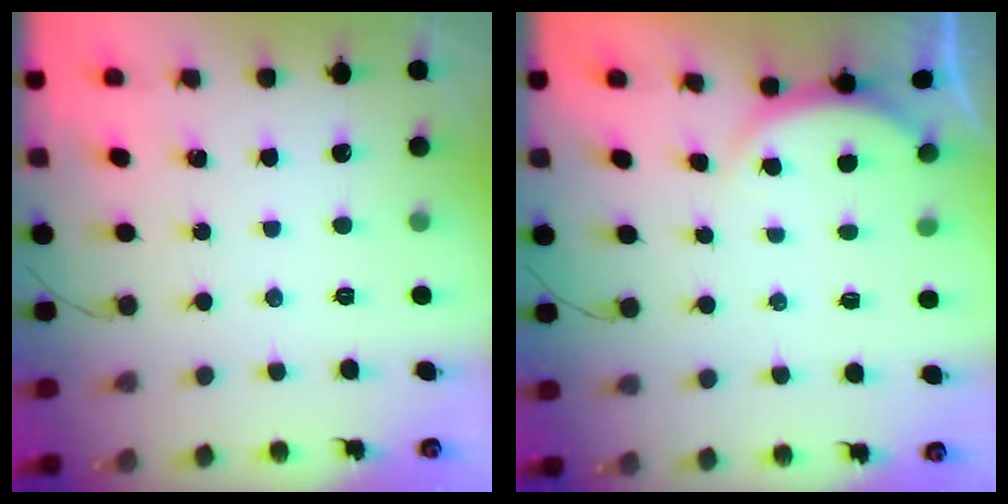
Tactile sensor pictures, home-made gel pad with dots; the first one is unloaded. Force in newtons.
{"total": 2.9, "press": 2.2, "slide": 1.8}